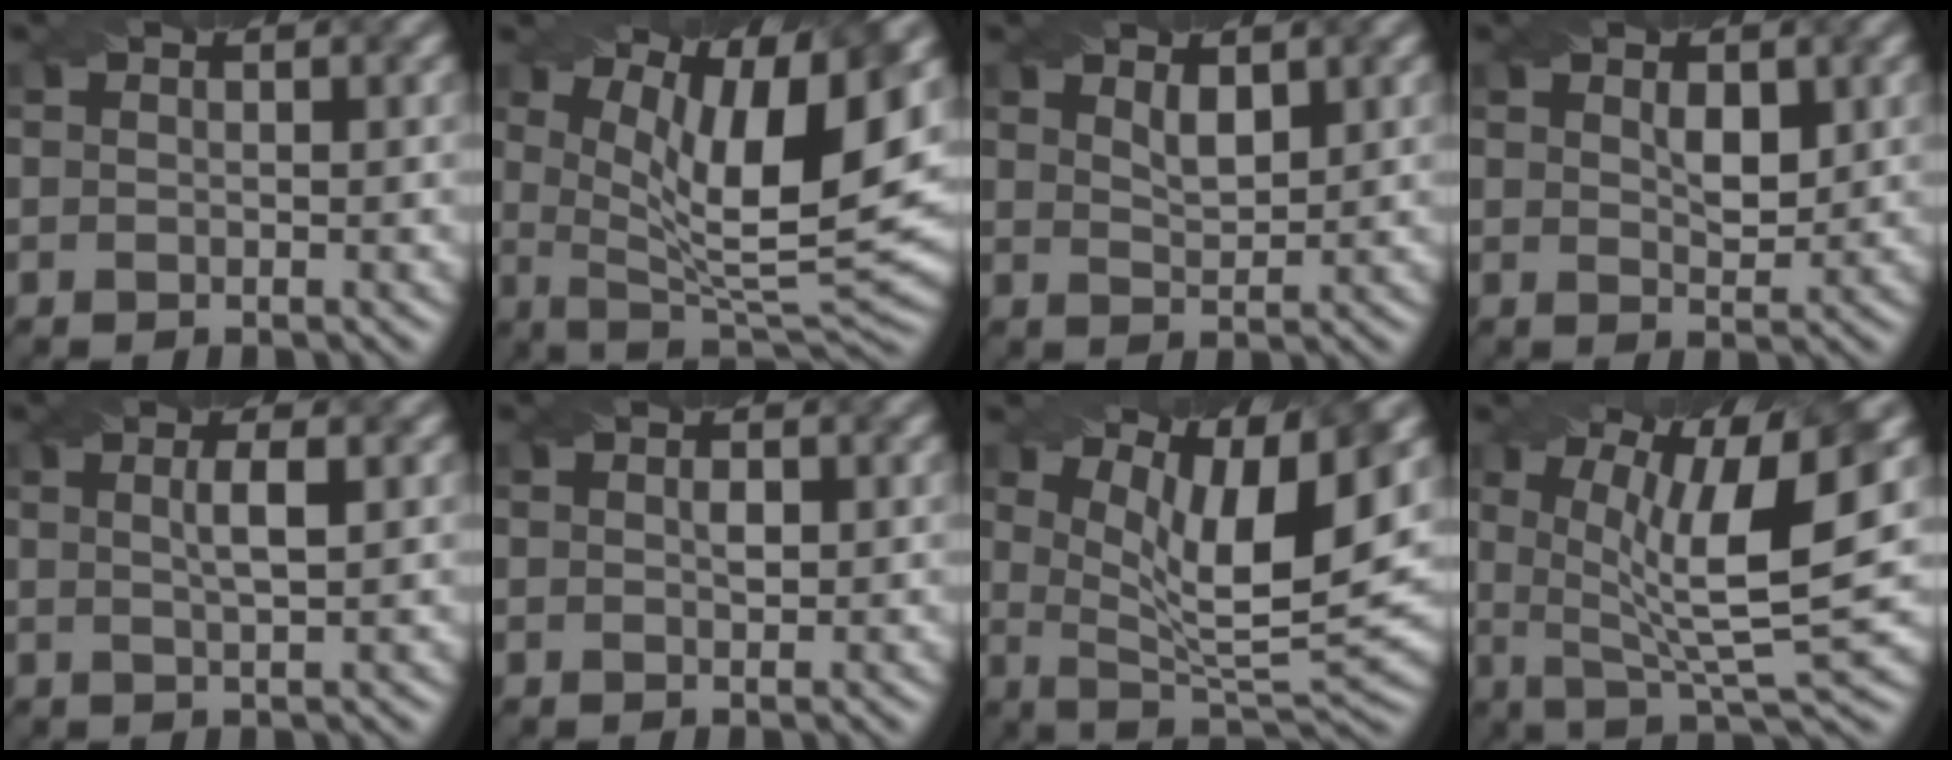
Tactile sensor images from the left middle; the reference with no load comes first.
{"total": 12.0, "force": [3.8, 3.4, 10.9], "torque": [-0.162, -0.008, 0.064]}
{"total": 1.8, "force": [1.2, 0.6, 1.2], "torque": [-0.024, -0.004, 0.024]}
{"total": 2.0, "force": [0.9, 0.9, 1.6], "torque": [-0.025, -0.002, 0.020]}
{"total": 2.4, "force": [0.6, 0.6, 2.2], "torque": [-0.034, 0.005, 0.008]}
{"total": 0.8, "force": [0.3, 0.3, 0.6], "torque": [-0.011, 0.002, 0.006]}
{"total": 9.8, "force": [4.0, 2.5, 8.6], "torque": [-0.142, -0.003, 0.072]}
{"total": 10.5, "force": [2.1, 2.5, 10.0], "torque": [-0.172, 0.002, 0.038]}